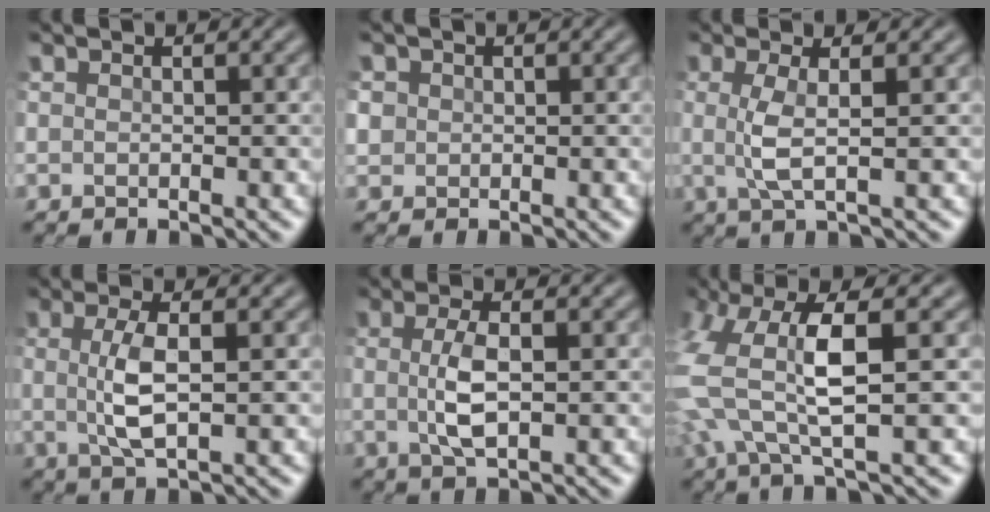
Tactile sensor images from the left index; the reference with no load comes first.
{"total": 1.5, "force": [0.1, 1.5, 0.3], "torque": [-0.006, 0.005, 0.005]}
{"total": 2.6, "force": [0.1, 0.1, 2.6], "torque": [-0.061, 0.001, 0.001]}
{"total": 3.7, "force": [0.1, 0.9, 3.6], "torque": [-0.081, 0.003, 0.003]}
{"total": 3.4, "force": [-0.1, 1.0, 3.3], "torque": [-0.072, 0.002, 0.000]}
{"total": 8.0, "force": [0.9, 3.0, 7.3], "torque": [-0.174, 0.015, 0.009]}